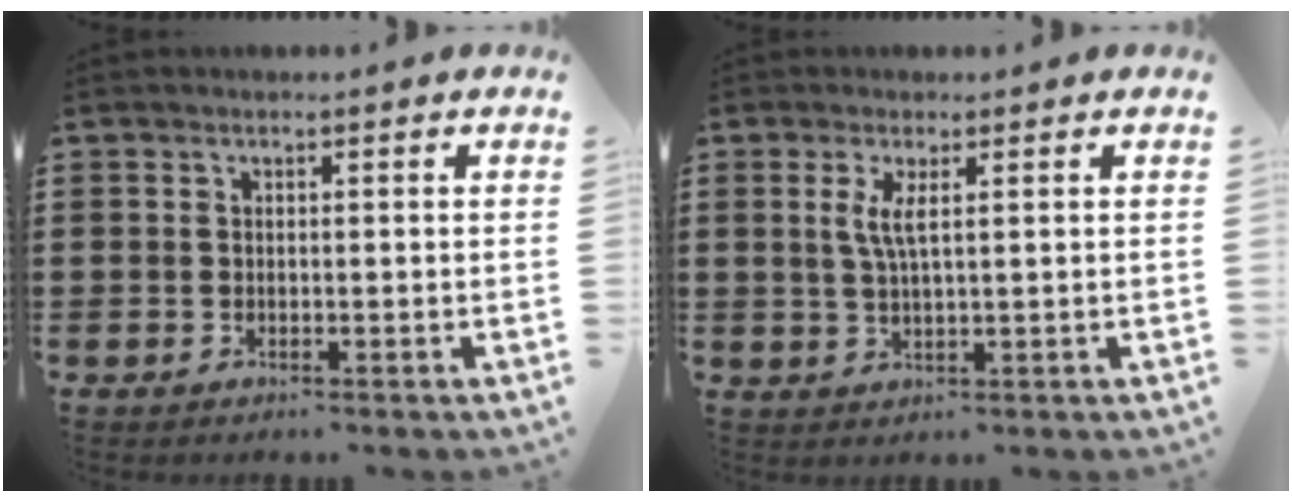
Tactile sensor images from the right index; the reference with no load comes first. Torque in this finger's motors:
{"motor_torque": [0.14, -0.13, 0.24, 0.10]}